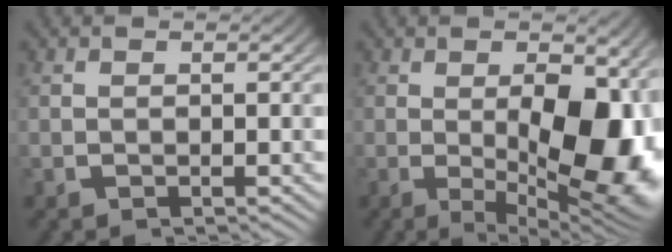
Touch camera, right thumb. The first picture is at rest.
{"total": 13.2, "force": [-1.9, 6.6, 11.3], "torque": [-0.175, -0.041, -0.007]}